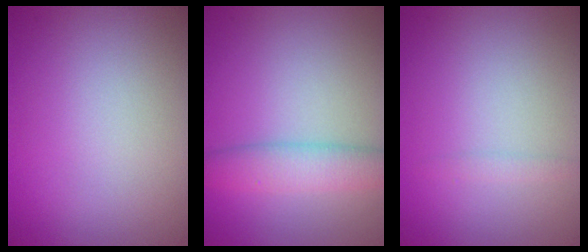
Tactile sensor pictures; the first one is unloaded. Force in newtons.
{"total": 3.8, "press": 3.8, "slide": 0.1}
{"total": 0.8, "press": 0.8, "slide": 0.0}